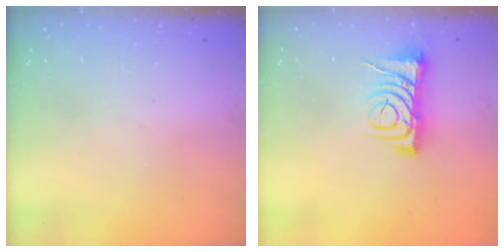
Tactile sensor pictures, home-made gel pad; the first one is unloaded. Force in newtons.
{"total": 7.3, "press": 7.2, "slide": 0.9}